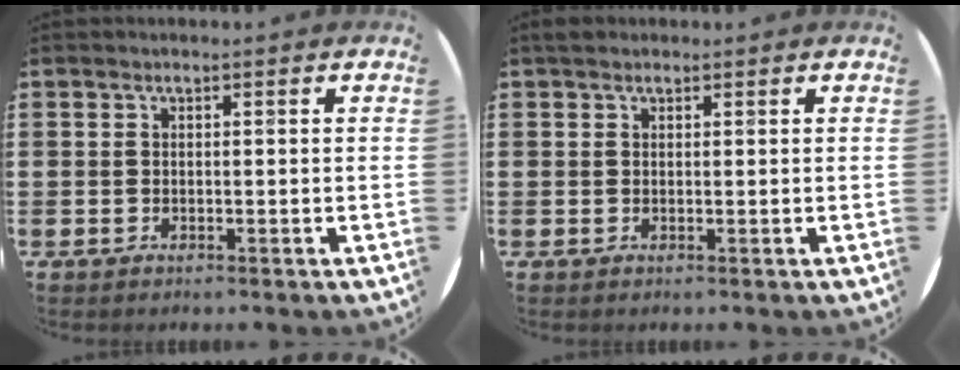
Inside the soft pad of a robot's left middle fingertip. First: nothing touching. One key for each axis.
{"total": 0.9, "fx": 0.8, "fy": 0.4, "fz": 0.3, "tx": 0.001, "ty": 0.001, "tz": 0.013}